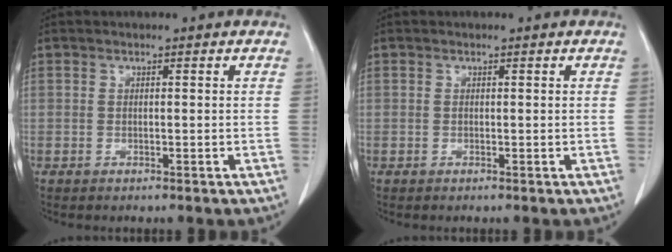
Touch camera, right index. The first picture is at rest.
{"total": 0.0}